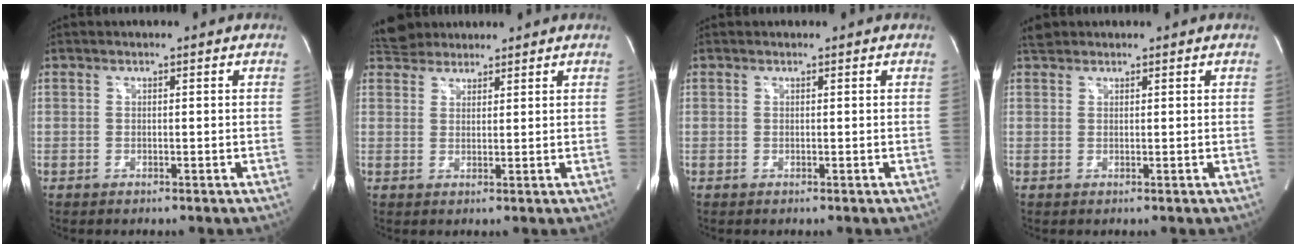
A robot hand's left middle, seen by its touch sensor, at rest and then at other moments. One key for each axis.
{"total": 4.7, "fx": 4.1, "fy": 2.1, "fz": 0.6, "tx": -0.016, "ty": 0.027, "tz": 0.076}
{"total": 0.0}
{"total": 1.6, "fx": 1.4, "fy": 0.8, "fz": 0.1, "tx": -0.005, "ty": 0.015, "tz": 0.025}